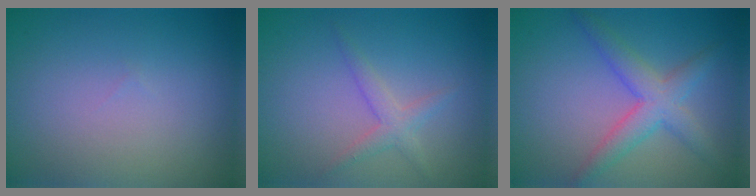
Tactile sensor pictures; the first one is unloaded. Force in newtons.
{"total": 1.8, "press": 1.8, "slide": 0.1}
{"total": 3.9, "press": 3.9, "slide": 0.1}